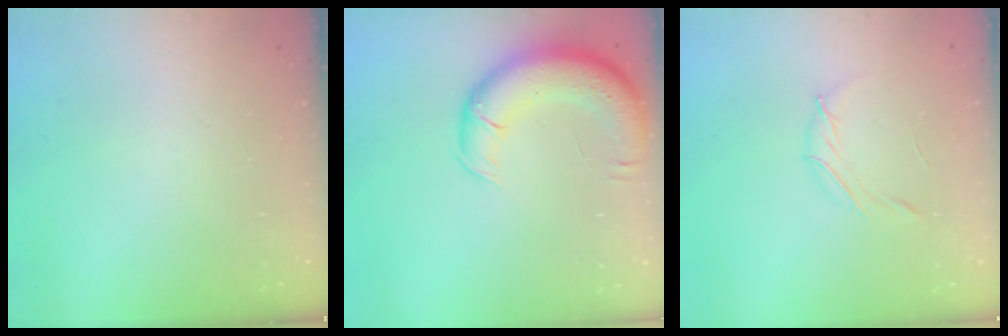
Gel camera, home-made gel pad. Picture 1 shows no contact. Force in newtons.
{"total": 13.2, "press": 12.8, "slide": 3.3}
{"total": 4.0, "press": 3.8, "slide": 1.0}